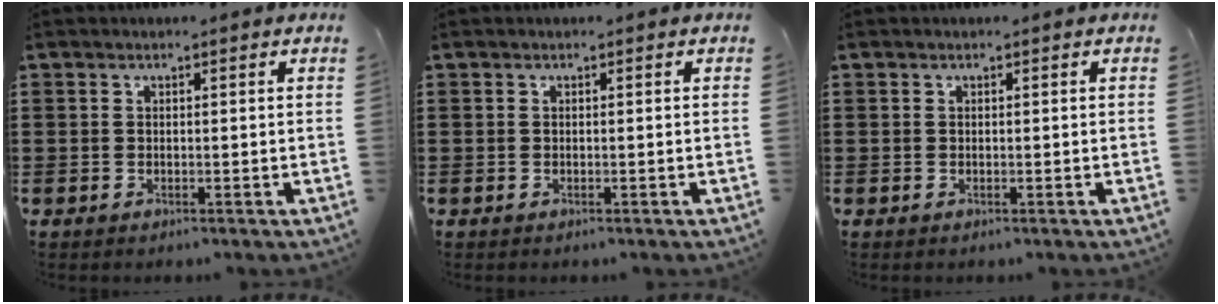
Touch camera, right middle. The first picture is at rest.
{"total": 0.0}
{"total": 0.0}